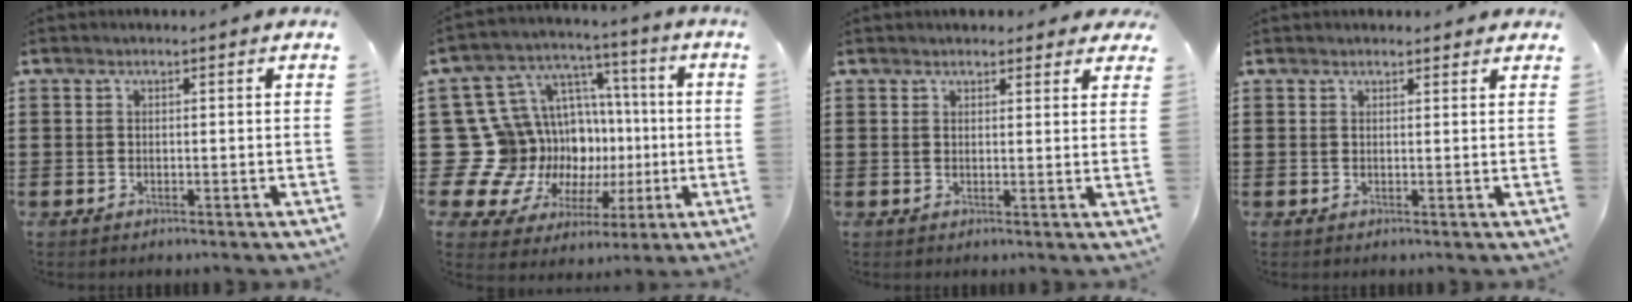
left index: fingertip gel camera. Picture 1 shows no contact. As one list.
[{"total": 16.4, "force": [-0.6, 15.4, 5.6], "torque": [-0.158, -0.035, 0.035]}, {"total": 2.4, "force": [2.2, 0.7, 0.4], "torque": [-0.006, -0.001, 0.040]}, {"total": 1.2, "force": [1.2, 0.4, 0.1], "torque": [-0.005, 0.003, 0.023]}]